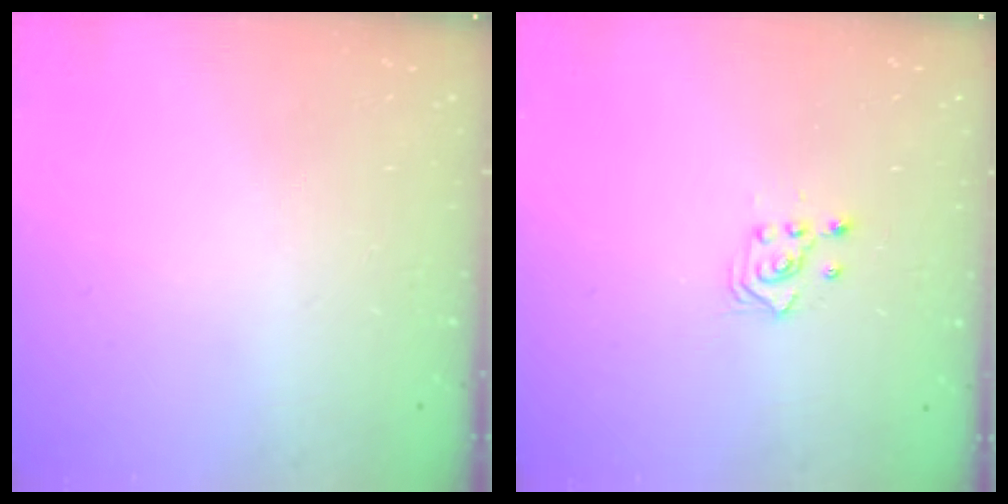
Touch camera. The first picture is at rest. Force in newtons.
{"total": 2.9, "press": 2.9, "slide": 0.2}